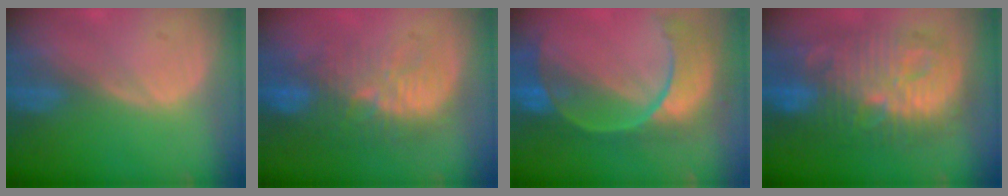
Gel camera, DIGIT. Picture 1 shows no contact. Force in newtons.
{"total": 10.7, "press": 9.6, "slide": 4.8}
{"total": 11.2, "press": 9.4, "slide": 6.2}
{"total": 13.7, "press": 13.6, "slide": 1.2}